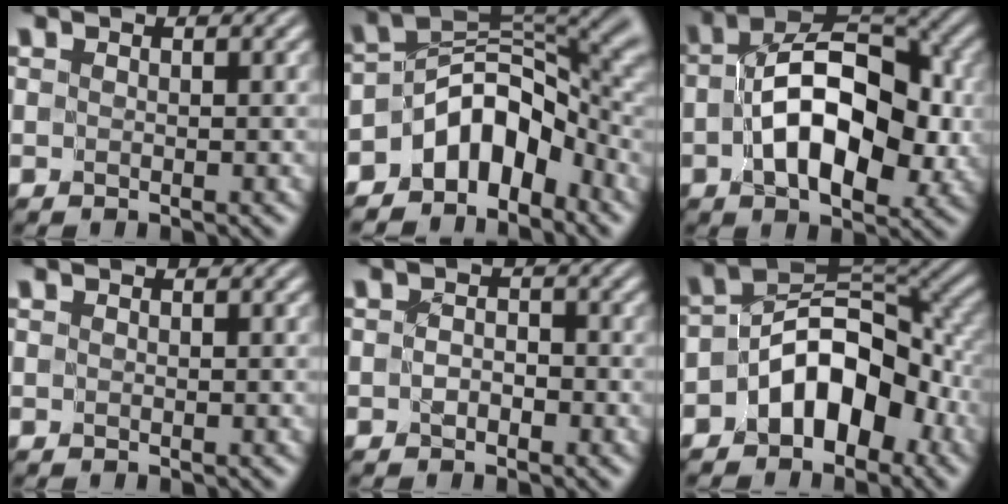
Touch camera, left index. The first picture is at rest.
{"total": 7.4, "force": [-4.4, 4.3, 4.2], "torque": [-0.038, 0.013, -0.091]}
{"total": 9.7, "force": [-0.9, 5.6, 7.9], "torque": [-0.124, 0.012, -0.015]}
{"total": 0.0}
{"total": 0.9, "force": [-0.7, 0.6, 0.3], "torque": [-0.002, 0.002, -0.013]}
{"total": 7.5, "force": [-3.4, 4.6, 4.8], "torque": [-0.055, 0.017, -0.072]}